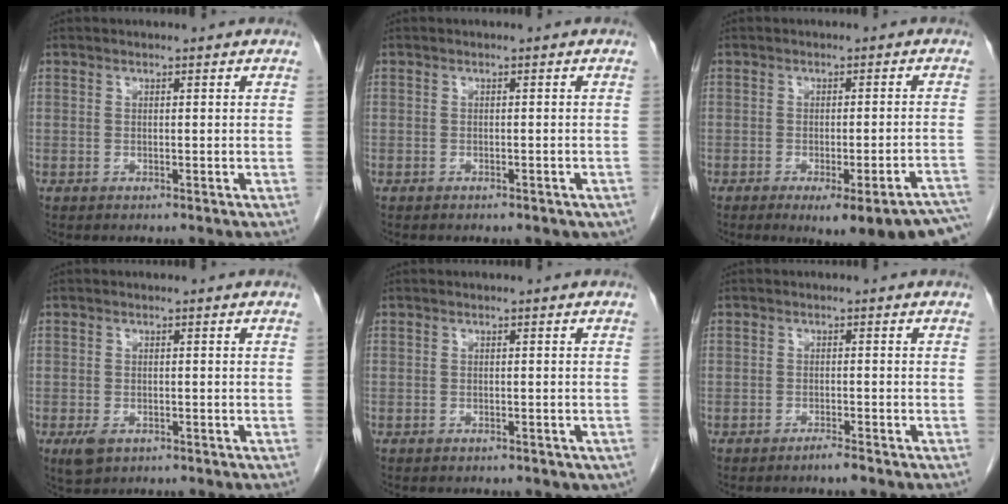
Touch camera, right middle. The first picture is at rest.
{"total": 3.2, "force": [-2.6, 1.2, 1.5], "torque": [-0.018, -0.004, -0.026]}
{"total": 15.8, "force": [-13.1, 1.2, 8.8], "torque": [-0.035, -0.005, -0.153]}
{"total": 2.5, "force": [-1.2, 1.4, 1.6], "torque": [-0.036, -0.004, -0.013]}
{"total": 2.6, "force": [-2.0, 1.3, 1.0], "torque": [-0.015, -0.003, -0.018]}
{"total": 1.5, "force": [-1.3, -0.1, 0.8], "torque": [-0.018, -0.002, -0.022]}